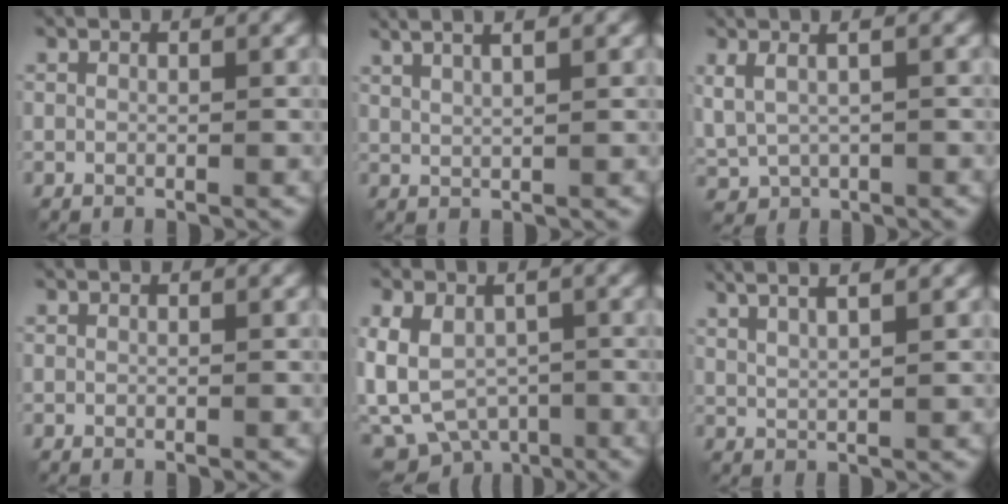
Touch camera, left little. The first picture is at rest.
{"total": 5.5, "force": [3.2, 1.9, 4.0], "torque": [-0.048, 0.033, 0.027]}
{"total": 2.8, "force": [1.2, 1.0, 2.3], "torque": [-0.061, 0.002, 0.033]}
{"total": 0.0}
{"total": 7.3, "force": [-2.7, 5.3, 4.2], "torque": [-0.084, -0.013, -0.052]}
{"total": 6.6, "force": [4.0, 2.2, 4.7], "torque": [-0.061, 0.035, 0.041]}